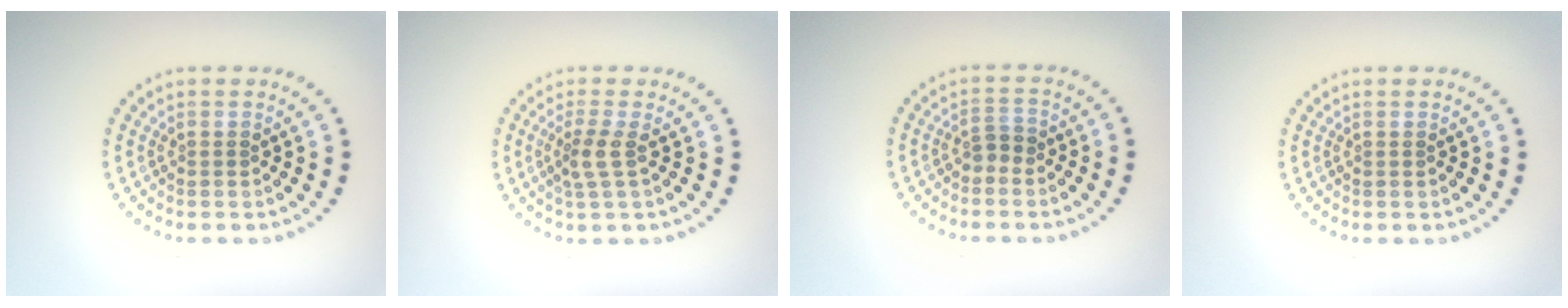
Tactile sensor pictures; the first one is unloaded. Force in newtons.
{"total": 2.1, "press": 1.6, "slide": 1.3}
{"total": 1.2, "press": 1.0, "slide": 0.5}
{"total": 0.0}